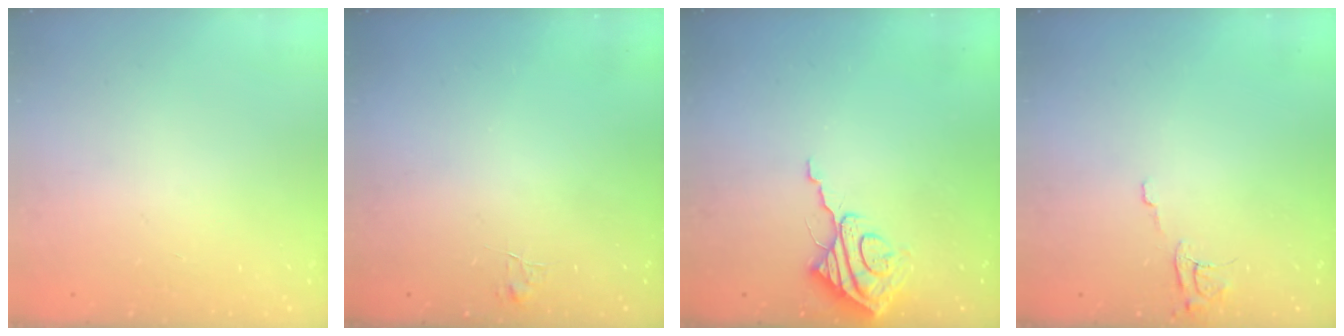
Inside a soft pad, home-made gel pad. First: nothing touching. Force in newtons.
{"total": 4.6, "press": 4.6, "slide": 0.4}
{"total": 9.2, "press": 9.1, "slide": 0.9}
{"total": 6.3, "press": 6.3, "slide": 0.5}